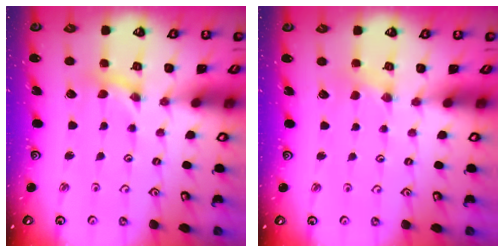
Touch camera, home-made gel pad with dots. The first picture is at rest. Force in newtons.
{"total": 0.0}